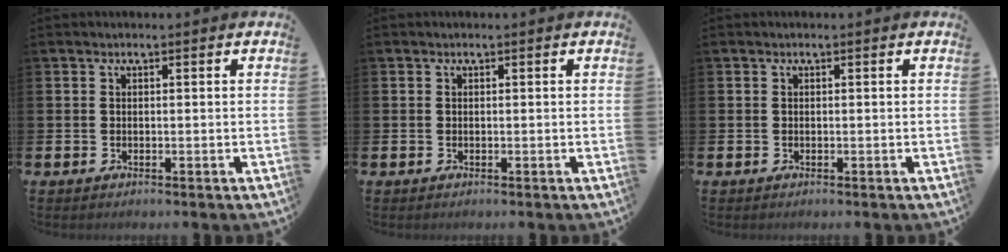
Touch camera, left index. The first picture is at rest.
{"total": 0.0}
{"total": 0.0}